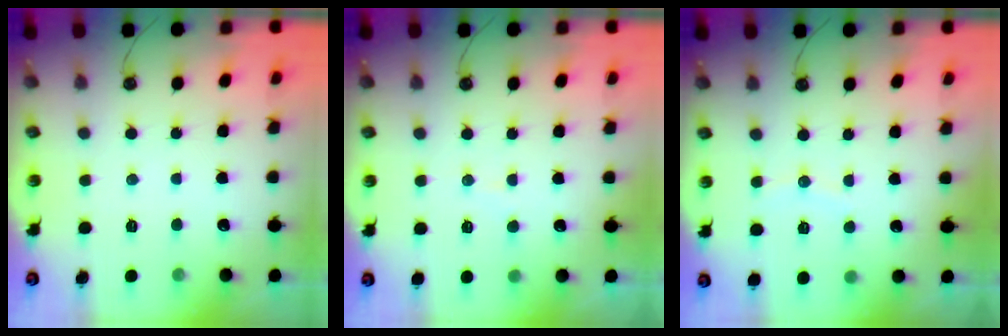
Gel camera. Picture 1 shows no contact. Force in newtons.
{"total": 5.3, "press": 5.3, "slide": 0.9}
{"total": 3.8, "press": 3.7, "slide": 0.8}